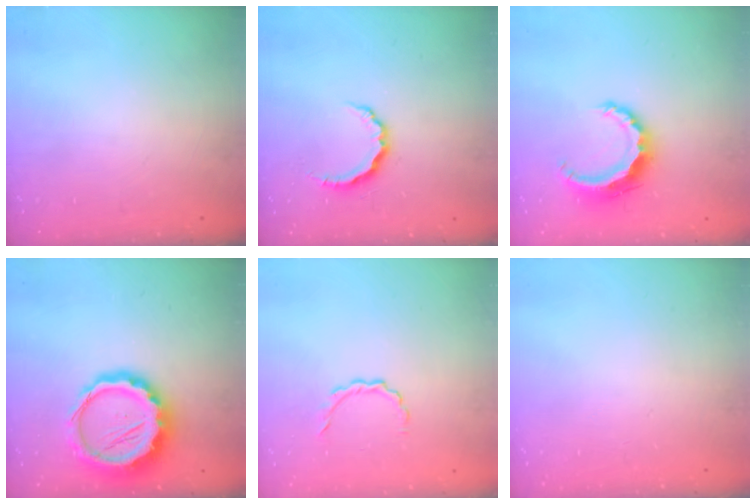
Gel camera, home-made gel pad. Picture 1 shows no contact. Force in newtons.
{"total": 6.4, "press": 6.3, "slide": 1.0}
{"total": 8.5, "press": 8.5, "slide": 0.1}
{"total": 14.6, "press": 14.3, "slide": 3.3}
{"total": 3.0, "press": 2.8, "slide": 0.9}
{"total": 0.0}